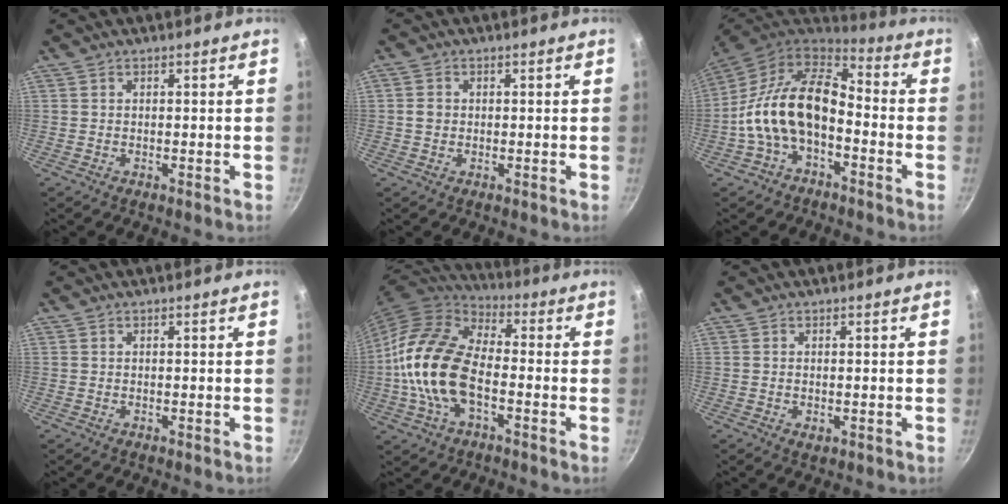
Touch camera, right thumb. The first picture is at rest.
{"total": 2.2, "force": [0.0, 1.9, 1.1], "torque": [-0.013, 0.007, -0.002]}
{"total": 16.1, "force": [-3.2, 9.7, 12.5], "torque": [-0.211, 0.048, -0.072]}
{"total": 0.0}
{"total": 18.4, "force": [-3.2, 10.4, 14.8], "torque": [-0.265, 0.032, -0.076]}
{"total": 1.4, "force": [-0.2, 0.8, 1.1], "torque": [-0.018, -0.003, -0.002]}